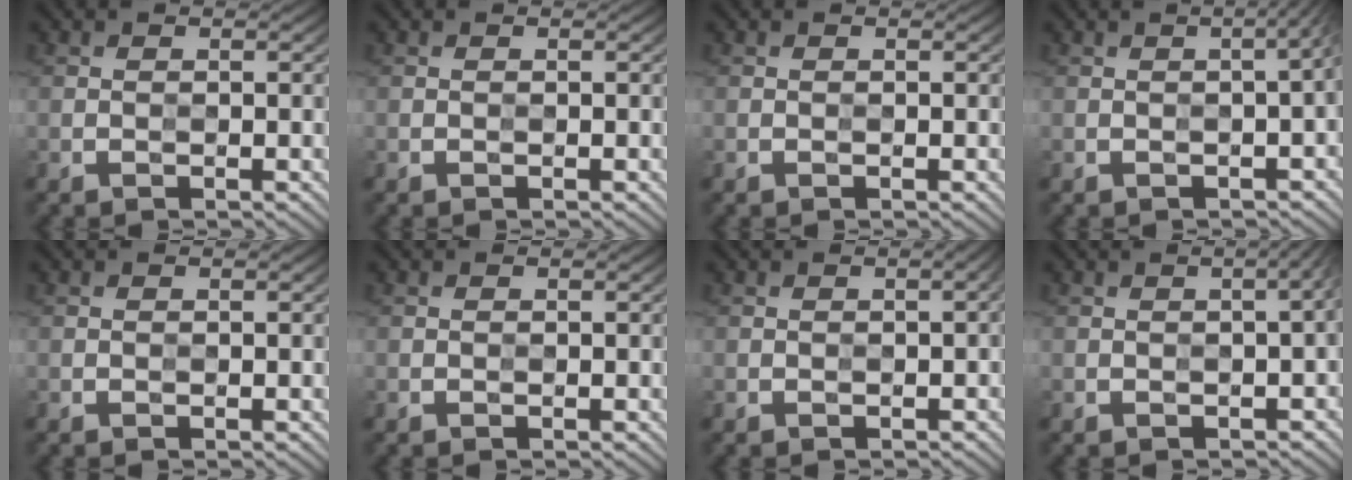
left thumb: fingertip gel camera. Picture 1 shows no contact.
{"total": 0.0}
{"total": 0.0}
{"total": 4.2, "force": [-0.3, 1.3, 3.9], "torque": [-0.033, 0.011, 0.001]}
{"total": 0.0}
{"total": 0.0}
{"total": 1.4, "force": [-0.4, 0.4, 1.3], "torque": [-0.014, 0.005, -0.004]}
{"total": 3.4, "force": [-0.3, 1.1, 3.3], "torque": [-0.029, 0.009, 0.001]}